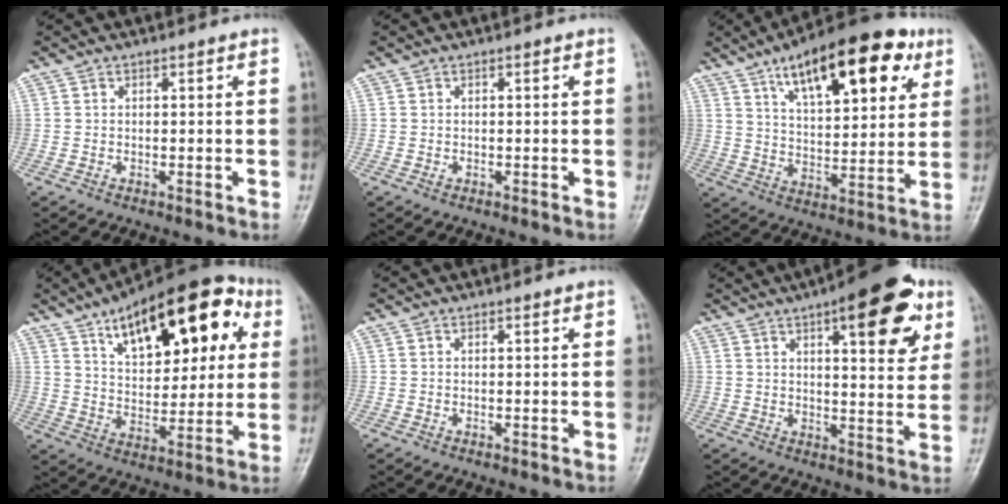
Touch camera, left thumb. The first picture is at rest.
{"total": 0.5, "force": [-0.2, 0.4, 0.3], "torque": [-0.003, 0.002, -0.003]}
{"total": 21.1, "force": [10.7, 8.7, 16.0], "torque": [-0.206, -0.026, 0.169]}
{"total": 23.8, "force": [10.2, 11.4, 18.2], "torque": [-0.231, -0.006, 0.159]}
{"total": 0.0}
{"total": 16.2, "force": [7.6, 5.6, 13.2], "torque": [-0.143, -0.020, 0.097]}